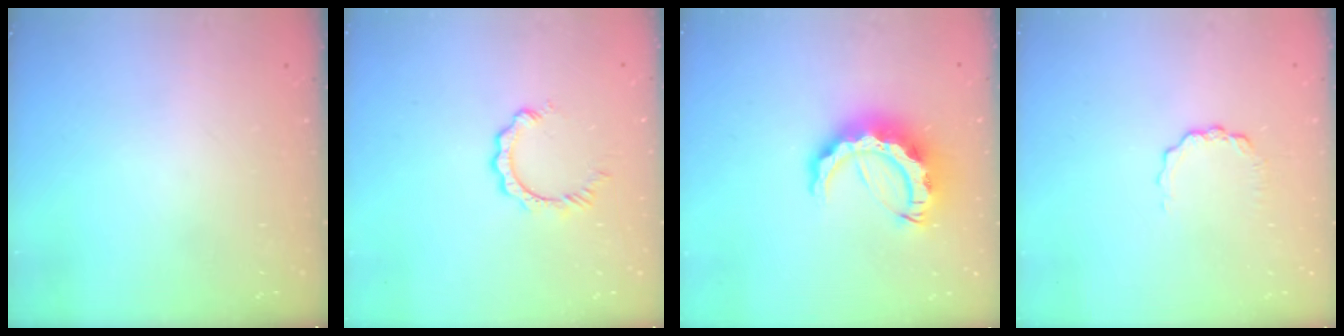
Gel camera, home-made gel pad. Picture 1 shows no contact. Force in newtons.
{"total": 2.9, "press": 2.9, "slide": 0.4}
{"total": 12.6, "press": 12.5, "slide": 1.3}
{"total": 3.8, "press": 3.7, "slide": 0.4}